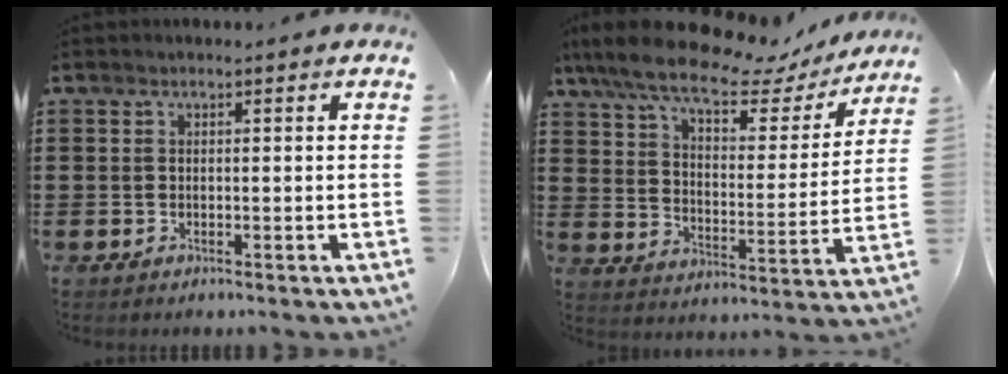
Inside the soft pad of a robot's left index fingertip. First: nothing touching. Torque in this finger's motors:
{"motor_torque": [2.14, 0.00, 0.93, 0.21]}